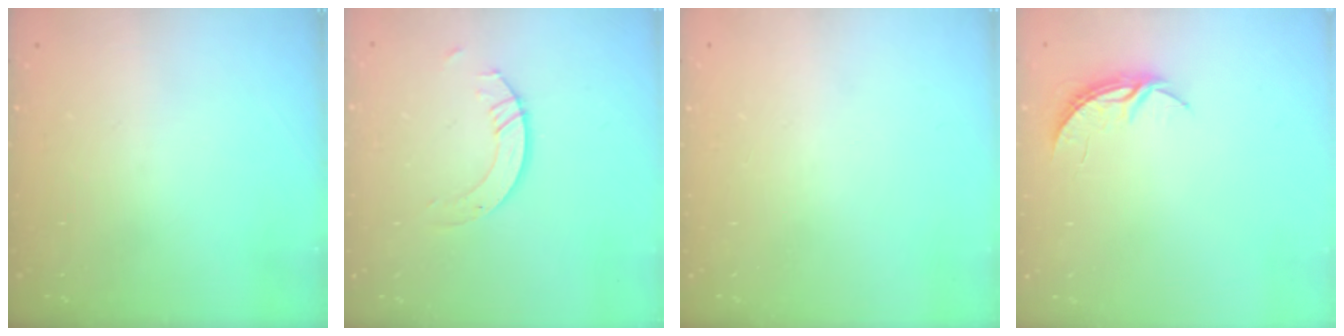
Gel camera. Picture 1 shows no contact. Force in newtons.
{"total": 3.9, "press": 3.9, "slide": 0.3}
{"total": 0.0}
{"total": 3.7, "press": 3.7, "slide": 0.3}